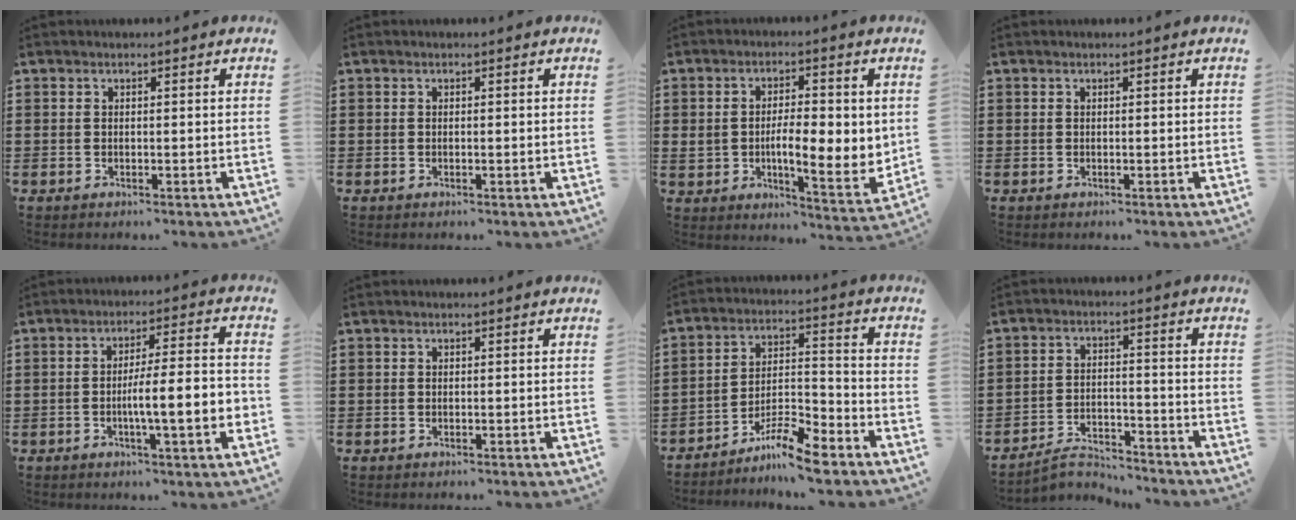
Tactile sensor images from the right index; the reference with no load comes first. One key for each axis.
{"total": 0.0}
{"total": 8.0, "fx": 0.1, "fy": 3.5, "fz": 7.2, "tx": -0.112, "ty": -0.005, "tz": -0.003}
{"total": 0.0}
{"total": 8.5, "fx": -2.0, "fy": 1.2, "fz": 8.2, "tx": -0.129, "ty": -0.006, "tz": -0.036}
{"total": 0.0}
{"total": 7.7, "fx": -6.6, "fy": 1.1, "fz": 3.9, "tx": -0.067, "ty": 0.016, "tz": -0.123}
{"total": 4.1, "fx": -4.0, "fy": 0.9, "fz": 0.7, "tx": -0.013, "ty": 0.010, "tz": -0.080}